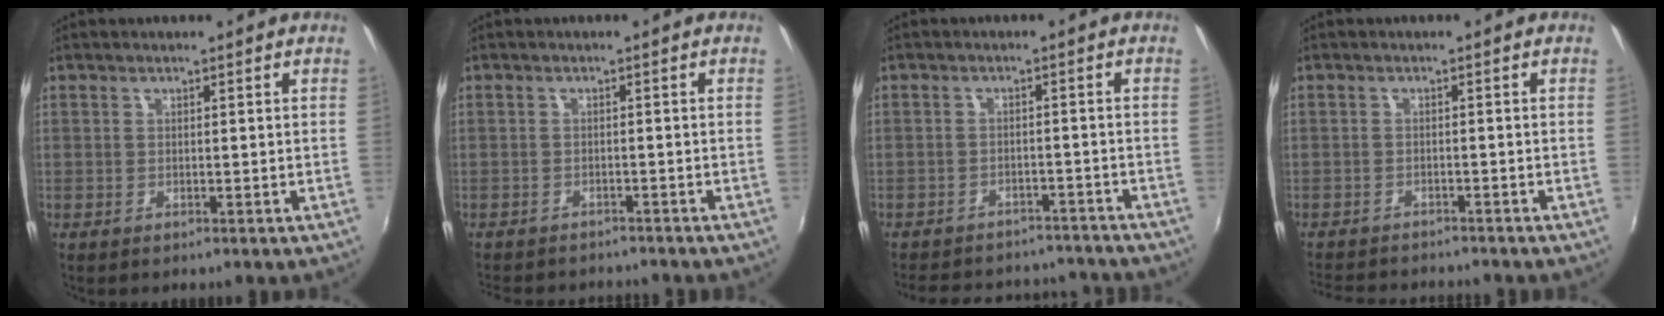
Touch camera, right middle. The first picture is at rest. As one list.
[{"total": 7.3, "force": [-6.7, 1.6, 2.1], "torque": [-0.057, -0.014, -0.098]}, {"total": 17.2, "force": [-15.1, 6.1, 5.6], "torque": [-0.125, 0.022, -0.188]}, {"total": 8.5, "force": [-7.8, 1.6, 2.7], "torque": [-0.073, -0.013, -0.122]}]